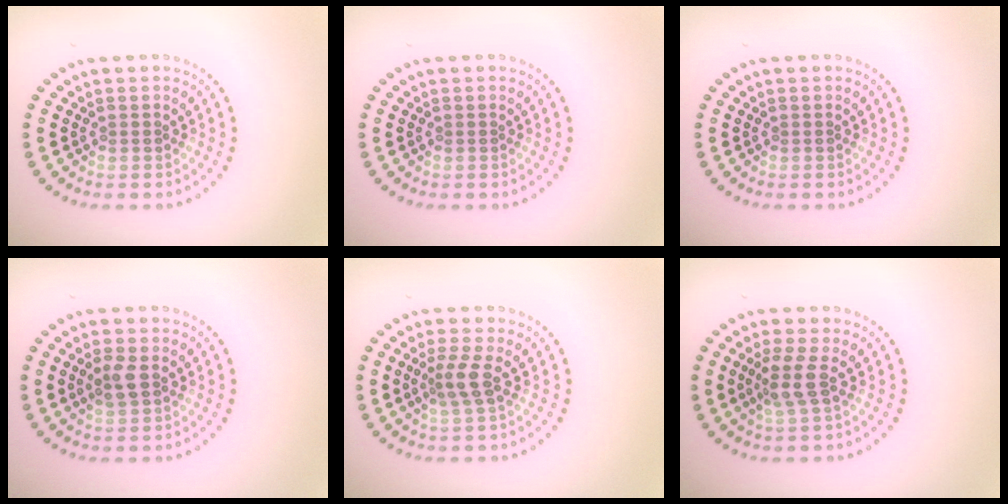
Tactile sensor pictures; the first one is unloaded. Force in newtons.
{"total": 0.0}
{"total": 0.0}
{"total": 2.1, "press": 2.0, "slide": 0.4}
{"total": 2.5, "press": 1.9, "slide": 1.6}
{"total": 2.4, "press": 1.9, "slide": 1.5}